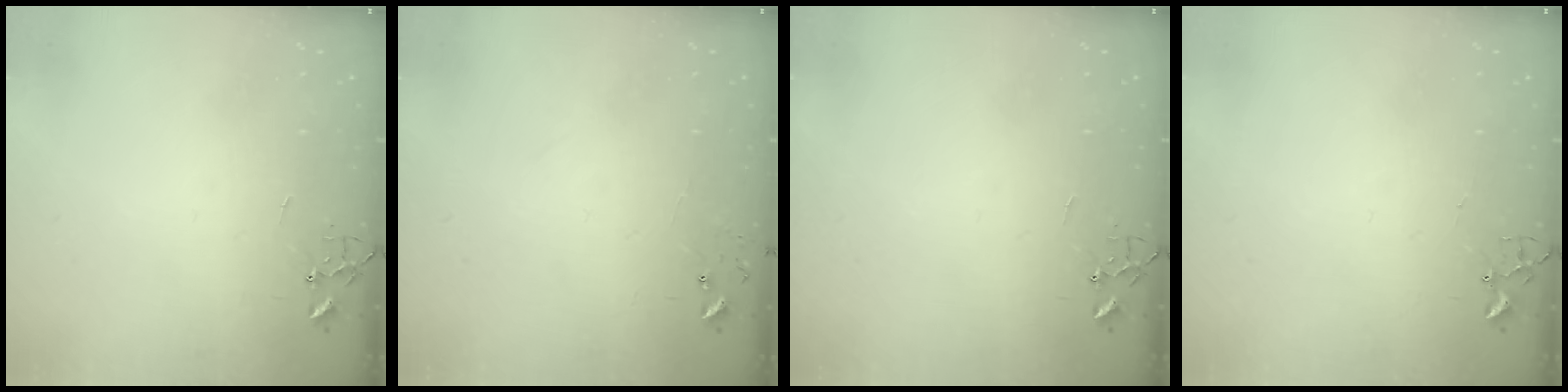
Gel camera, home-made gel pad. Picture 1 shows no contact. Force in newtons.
{"total": 6.3, "press": 6.3, "slide": 0.5}
{"total": 0.0}
{"total": 1.8, "press": 1.8, "slide": 0.2}